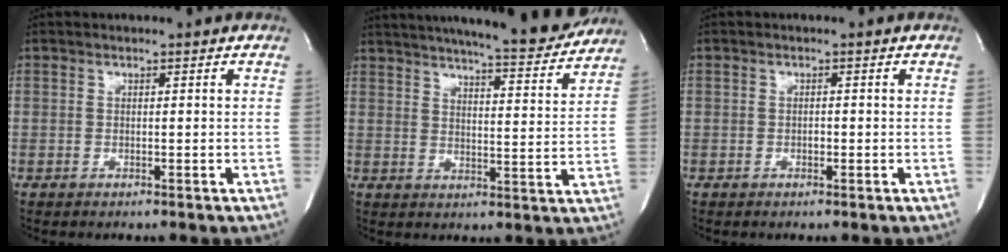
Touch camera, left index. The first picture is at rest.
{"total": 19.5, "force": [17.7, 1.6, 7.8], "torque": [-0.123, -0.030, 0.228]}
{"total": 0.6, "force": [-0.4, 0.3, 0.4], "torque": [-0.007, -0.001, -0.008]}